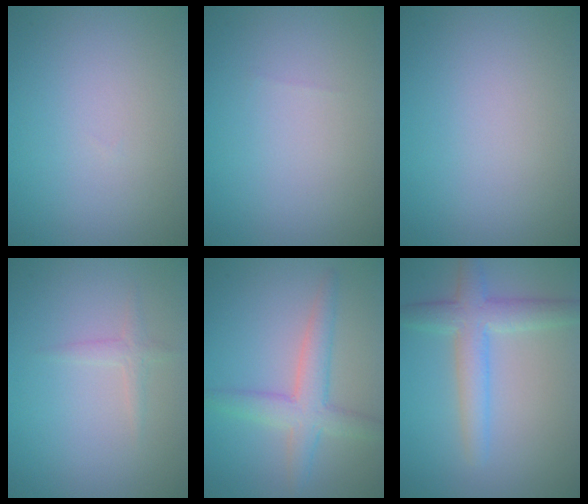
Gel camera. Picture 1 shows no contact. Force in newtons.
{"total": 0.0}
{"total": 0.0}
{"total": 1.1, "press": 1.1, "slide": 0.1}
{"total": 4.1, "press": 4.1, "slide": 0.2}
{"total": 4.2, "press": 4.2, "slide": 0.2}